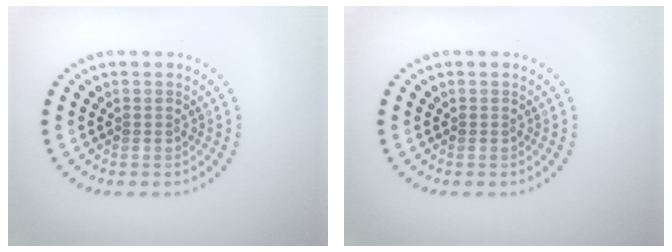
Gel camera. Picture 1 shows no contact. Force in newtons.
{"total": 0.0}